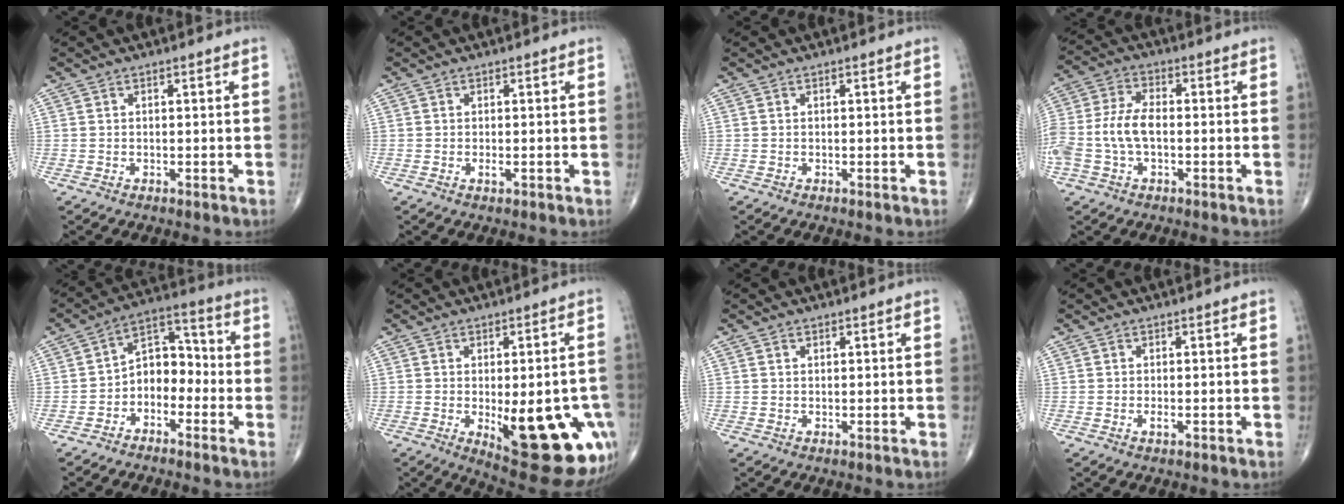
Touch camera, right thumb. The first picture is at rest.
{"total": 0.9, "force": [-0.2, 0.4, 0.8], "torque": [-0.015, -0.002, -0.005]}
{"total": 0.0}
{"total": 10.9, "force": [-1.5, 6.2, 8.8], "torque": [-0.208, 0.025, -0.031]}
{"total": 8.2, "force": [-2.7, 5.9, 5.1], "torque": [-0.047, 0.047, -0.062]}
{"total": 20.6, "force": [-5.4, 8.3, 18.1], "torque": [-0.168, -0.005, -0.042]}
{"total": 0.9, "force": [0.4, 0.7, 0.4], "torque": [-0.005, -0.002, 0.007]}
{"total": 1.0, "force": [-0.3, 0.4, 0.9], "torque": [-0.017, -0.002, -0.006]}